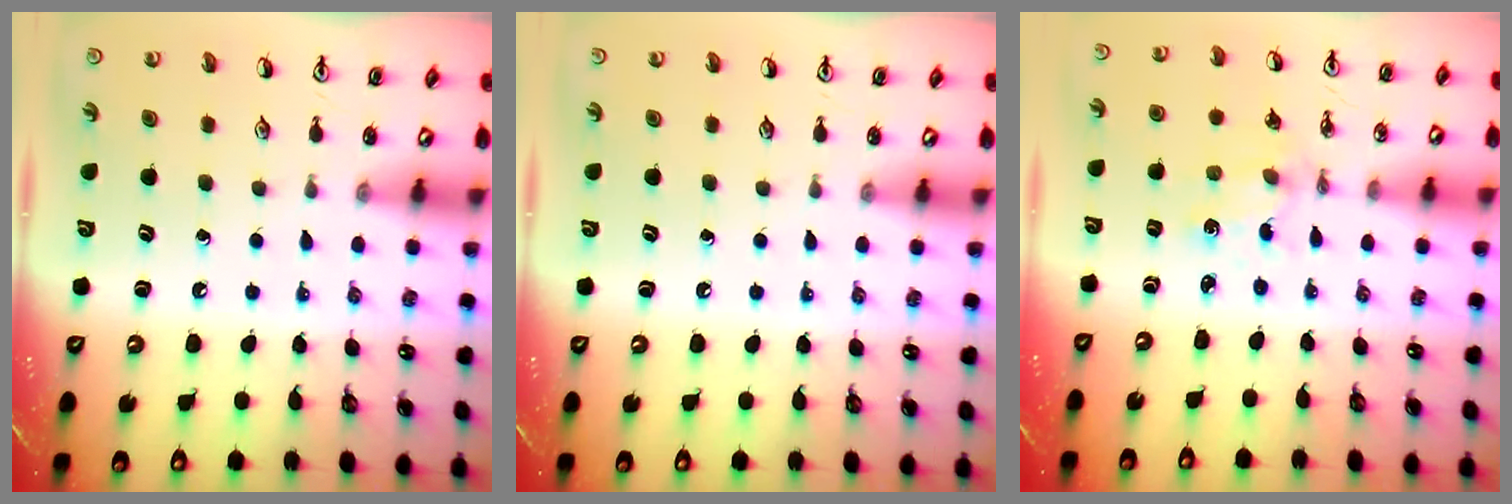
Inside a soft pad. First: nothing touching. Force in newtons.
{"total": 0.0}
{"total": 1.5, "press": 1.5, "slide": 0.3}